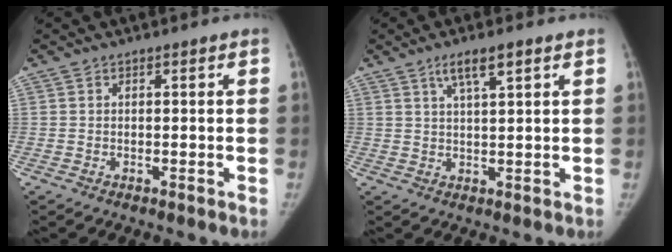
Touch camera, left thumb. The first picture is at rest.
{"total": 5.6, "force": [3.2, 1.3, 4.4], "torque": [-0.077, -0.006, 0.058]}